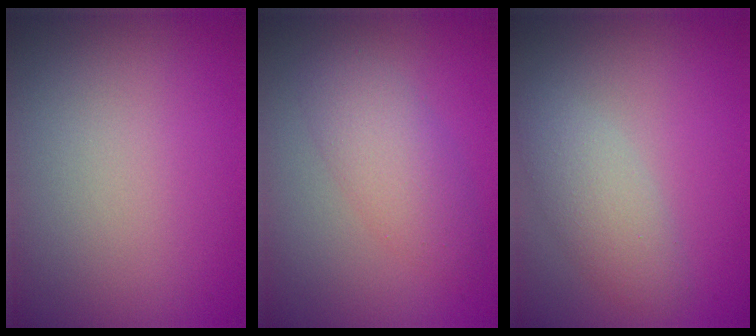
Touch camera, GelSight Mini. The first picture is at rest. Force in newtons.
{"total": 3.6, "press": 3.6, "slide": 0.2}
{"total": 2.9, "press": 2.9, "slide": 0.3}